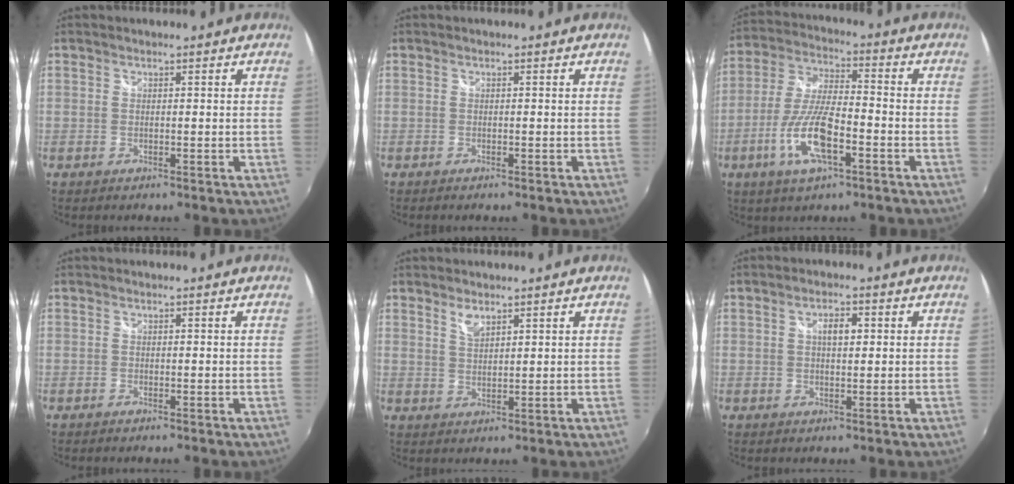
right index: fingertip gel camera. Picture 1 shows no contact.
{"total": 0.5, "force": [-0.5, 0.1, 0.3], "torque": [-0.008, -0.003, -0.009]}
{"total": 13.8, "force": [-5.6, 4.0, 12.0], "torque": [-0.258, -0.009, -0.107]}
{"total": 0.0}
{"total": 2.7, "force": [2.1, 0.8, 1.6], "torque": [-0.028, -0.001, 0.036]}
{"total": 3.0, "force": [0.8, 1.2, 2.7], "torque": [-0.044, 0.007, 0.012]}